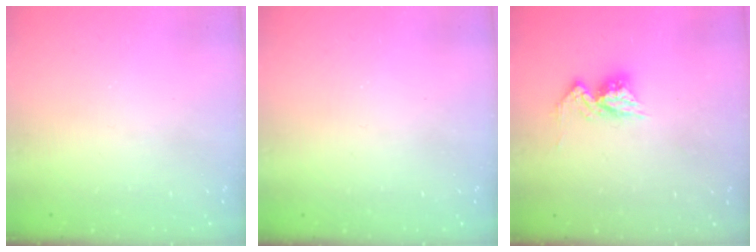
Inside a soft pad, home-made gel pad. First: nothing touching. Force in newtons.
{"total": 0.0}
{"total": 9.6, "press": 9.6, "slide": 0.8}